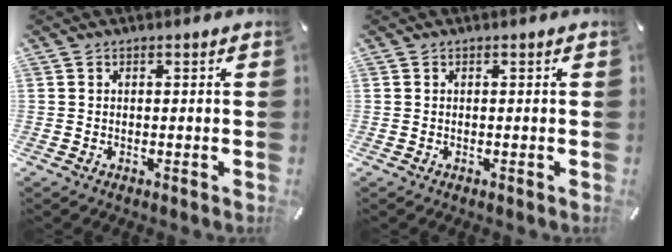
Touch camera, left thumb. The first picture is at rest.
{"total": 0.0}